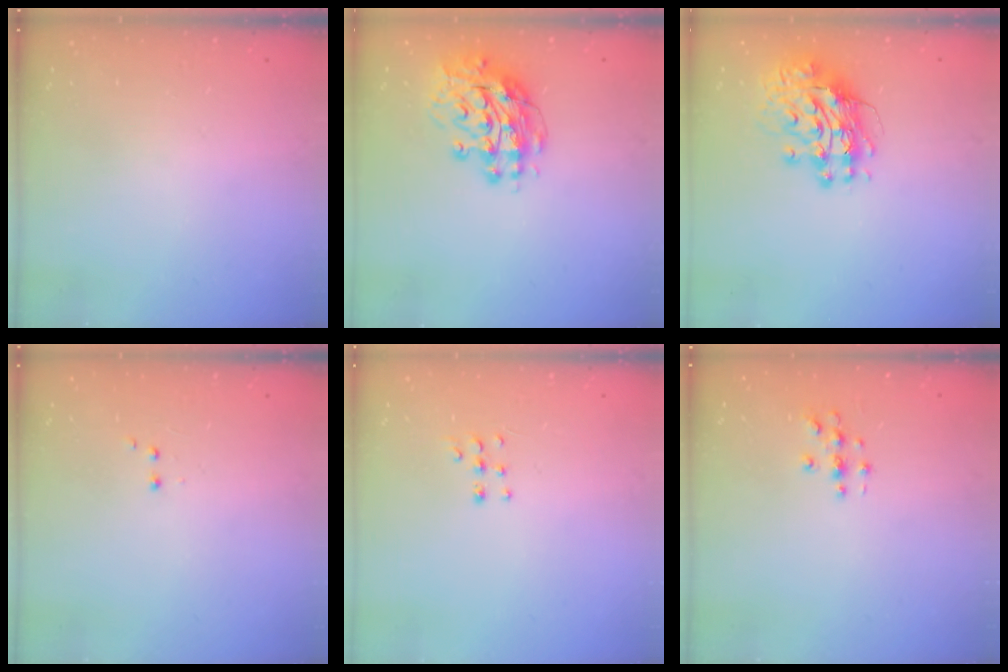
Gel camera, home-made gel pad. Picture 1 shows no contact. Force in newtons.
{"total": 13.7, "press": 13.6, "slide": 1.5}
{"total": 12.0, "press": 11.9, "slide": 1.7}
{"total": 1.9, "press": 1.8, "slide": 0.5}
{"total": 5.9, "press": 5.8, "slide": 0.7}
{"total": 3.1, "press": 3.1, "slide": 0.3}